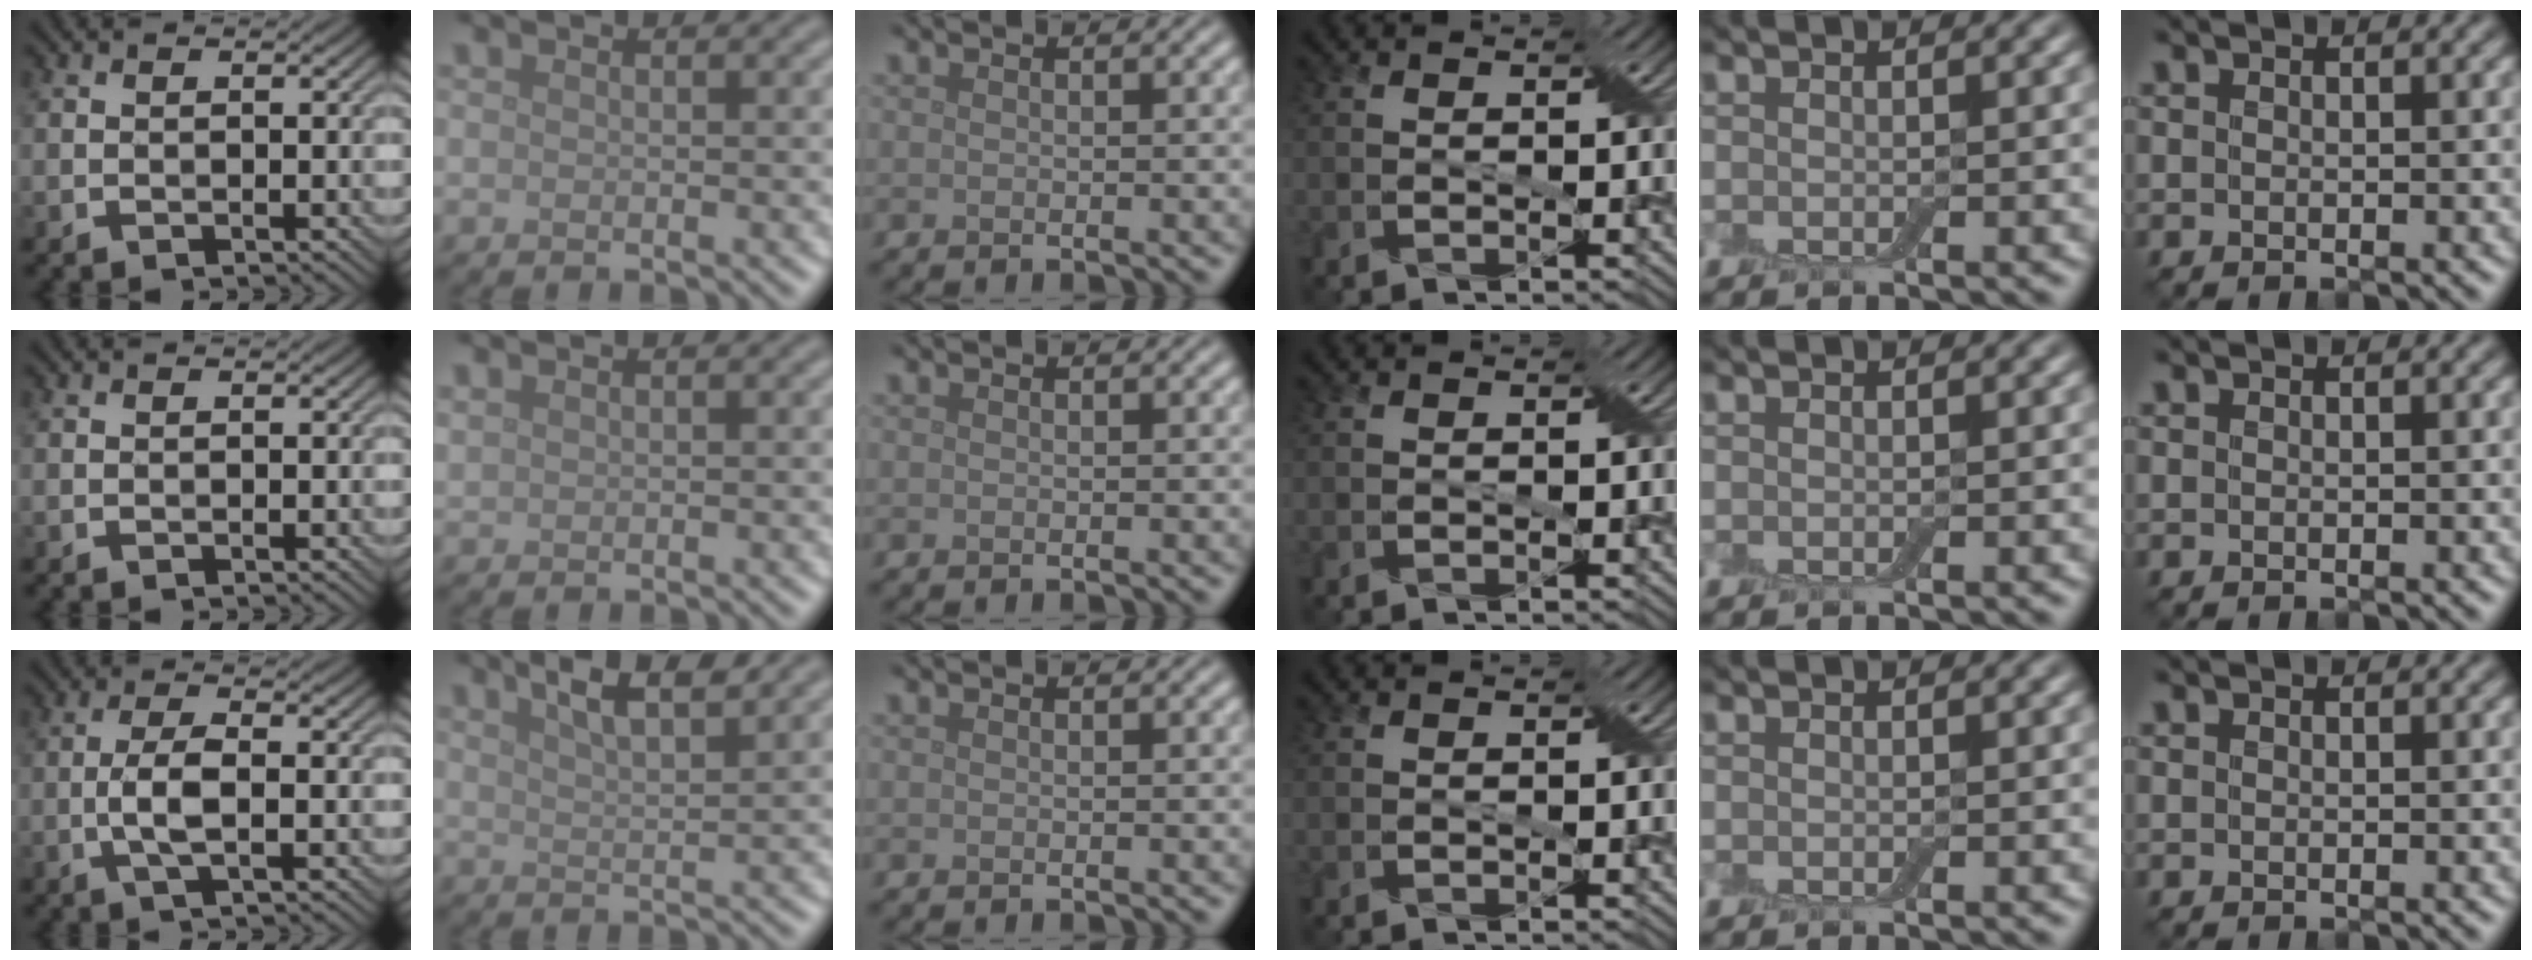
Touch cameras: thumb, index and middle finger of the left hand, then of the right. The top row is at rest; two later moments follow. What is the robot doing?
{"motion": "shake", "object": "box of matches"}